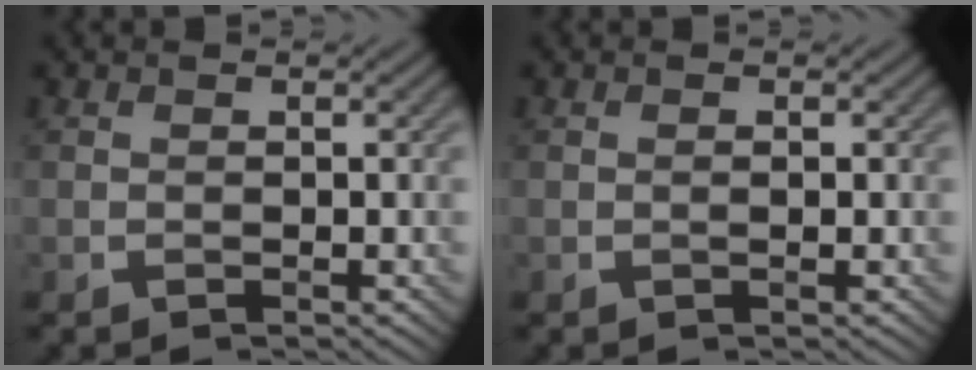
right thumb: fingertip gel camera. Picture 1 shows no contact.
{"total": 0.6, "force": [0.0, 0.1, 0.6], "torque": [-0.009, 0.000, -0.001]}